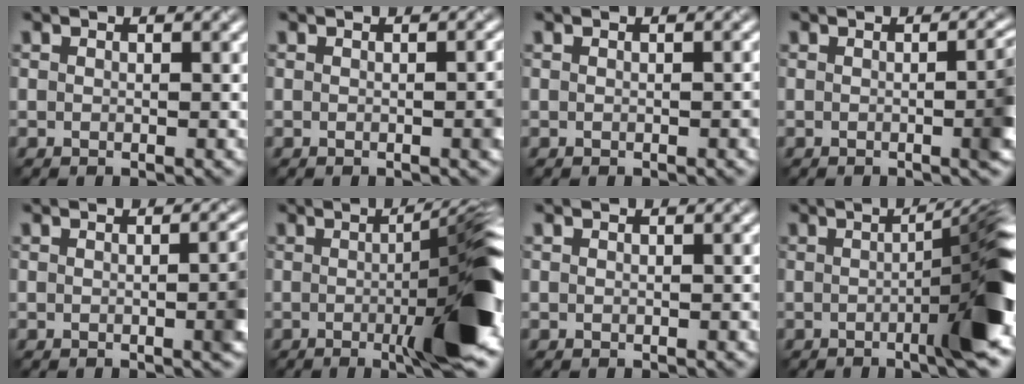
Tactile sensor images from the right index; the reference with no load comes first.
{"total": 1.8, "force": [-0.2, 0.4, 1.8], "torque": [-0.019, 0.005, -0.001]}
{"total": 0.9, "force": [-0.3, 0.1, 0.9], "torque": [-0.011, 0.004, -0.002]}
{"total": 3.7, "force": [-0.2, 1.0, 3.6], "torque": [-0.036, 0.008, -0.002]}
{"total": 3.2, "force": [-0.2, 0.8, 3.1], "torque": [-0.031, 0.008, -0.002]}
{"total": 10.7, "force": [-1.2, 1.8, 10.5], "torque": [-0.129, -0.001, -0.017]}
{"total": 0.6, "force": [-0.2, 0.1, 0.5], "torque": [-0.004, 0.001, -0.002]}
{"total": 8.7, "force": [-1.3, 1.3, 8.5], "torque": [-0.102, 0.007, -0.021]}